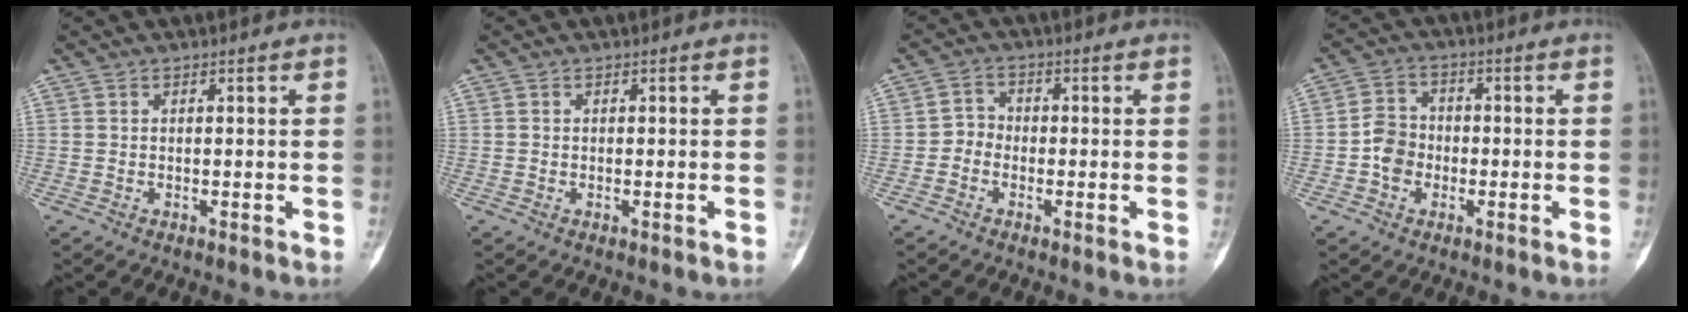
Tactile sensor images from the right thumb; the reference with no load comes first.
{"total": 0.0}
{"total": 2.8, "force": [-1.2, 2.4, 0.9], "torque": [0.006, 0.011, -0.036]}
{"total": 5.6, "force": [-1.5, 4.7, 2.8], "torque": [-0.033, 0.020, -0.038]}